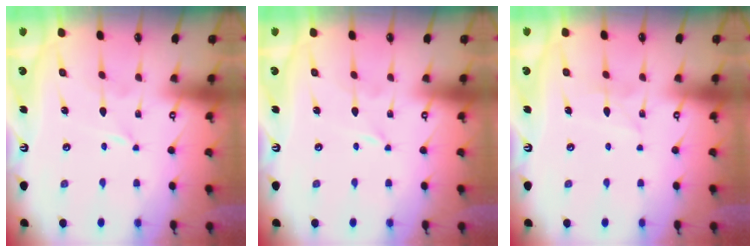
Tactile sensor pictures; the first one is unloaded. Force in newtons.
{"total": 0.0}
{"total": 5.3, "press": 5.3, "slide": 0.4}